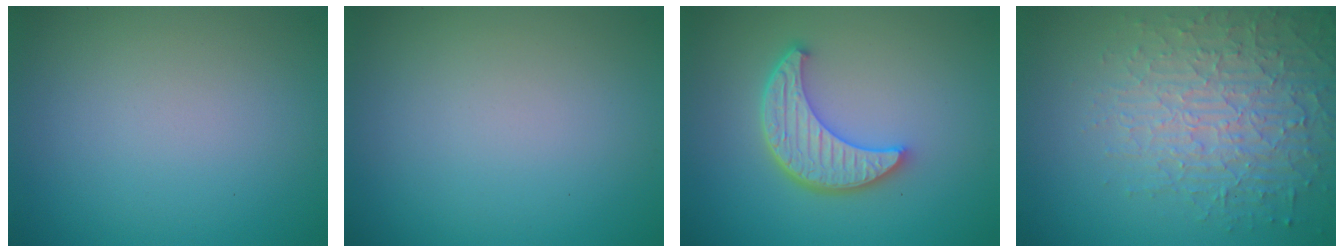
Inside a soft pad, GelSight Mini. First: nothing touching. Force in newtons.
{"total": 0.0}
{"total": 5.2, "press": 4.1, "slide": 3.3}
{"total": 5.3, "press": 4.6, "slide": 2.5}